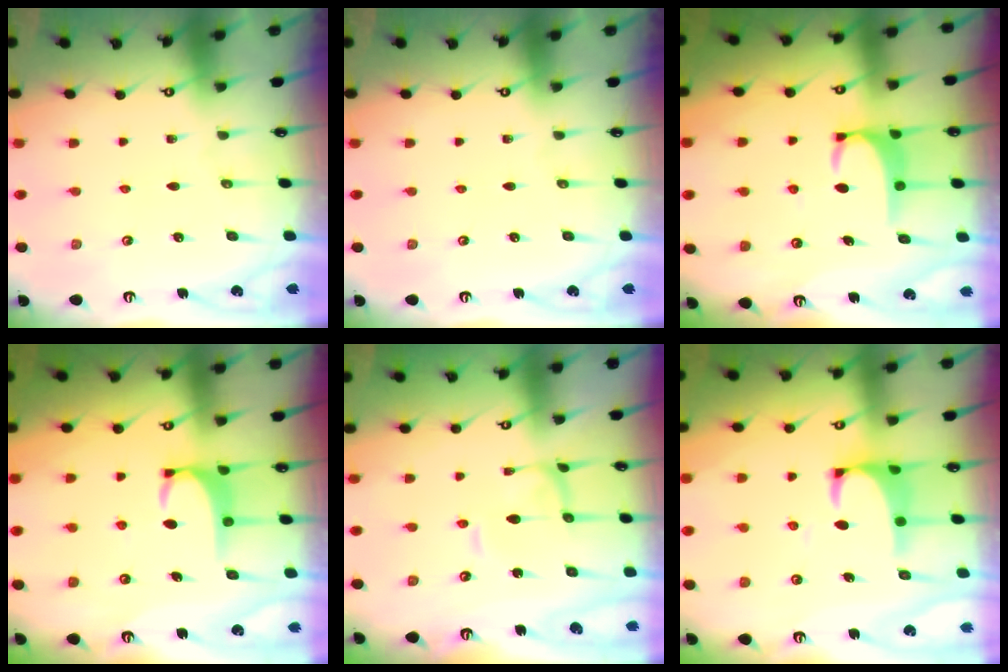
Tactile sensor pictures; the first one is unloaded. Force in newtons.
{"total": 0.0}
{"total": 2.9, "press": 2.8, "slide": 0.5}
{"total": 3.4, "press": 3.4, "slide": 0.4}
{"total": 1.4, "press": 1.3, "slide": 0.3}
{"total": 1.7, "press": 1.5, "slide": 0.7}